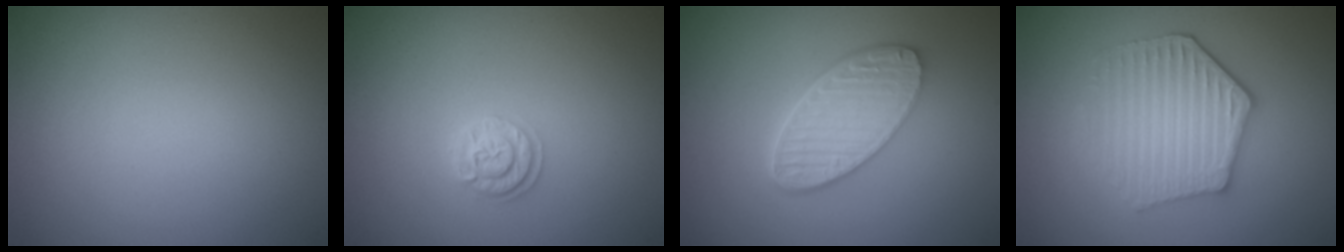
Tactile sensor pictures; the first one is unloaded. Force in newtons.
{"total": 1.7, "press": 1.7, "slide": 0.3}
{"total": 5.4, "press": 4.2, "slide": 3.4}
{"total": 4.7, "press": 4.1, "slide": 2.2}